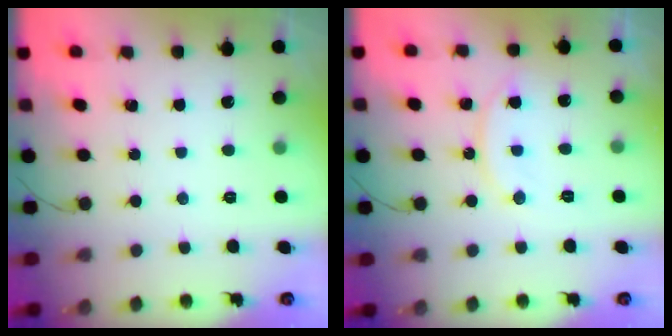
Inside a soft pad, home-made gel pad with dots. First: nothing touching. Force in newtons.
{"total": 10.7, "press": 10.7, "slide": 0.3}